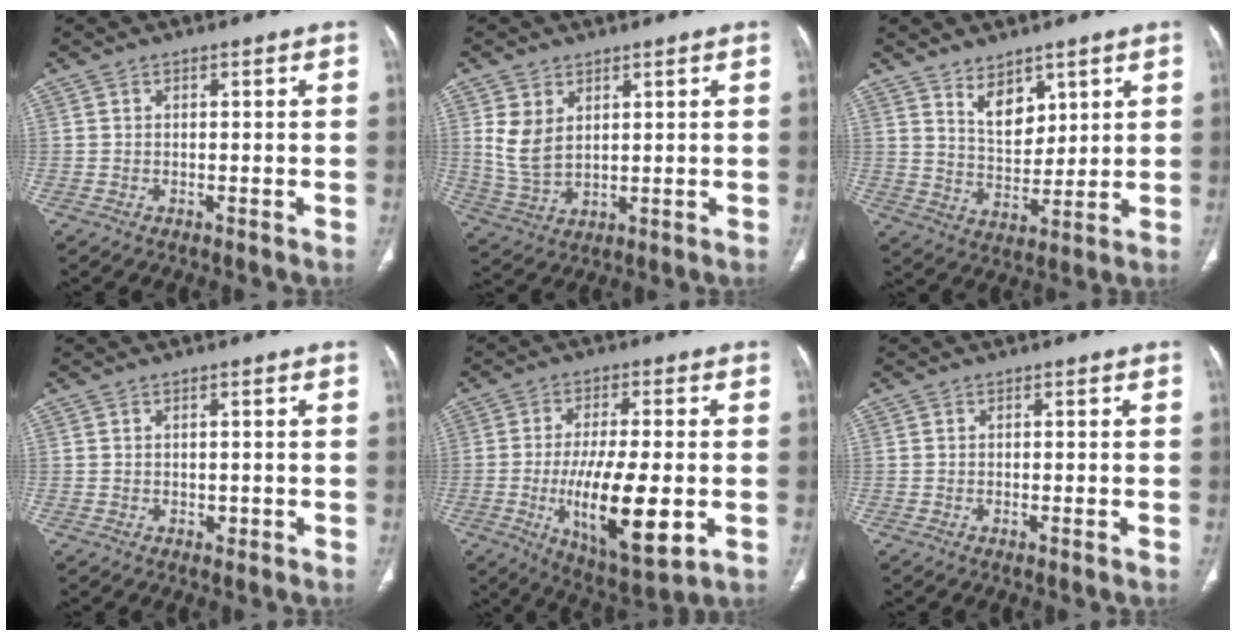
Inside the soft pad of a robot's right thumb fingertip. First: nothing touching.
{"total": 7.4, "force": [2.4, 4.9, 5.0], "torque": [-0.090, -0.011, 0.063]}
{"total": 7.7, "force": [4.5, 4.4, 4.5], "torque": [-0.051, -0.040, 0.089]}
{"total": 1.2, "force": [-0.2, 0.8, 0.9], "torque": [-0.012, 0.001, -0.001]}
{"total": 17.7, "force": [-3.6, 5.8, 16.3], "torque": [-0.272, -0.015, -0.051]}
{"total": 1.2, "force": [-0.3, 0.2, 1.1], "torque": [-0.020, -0.002, -0.006]}